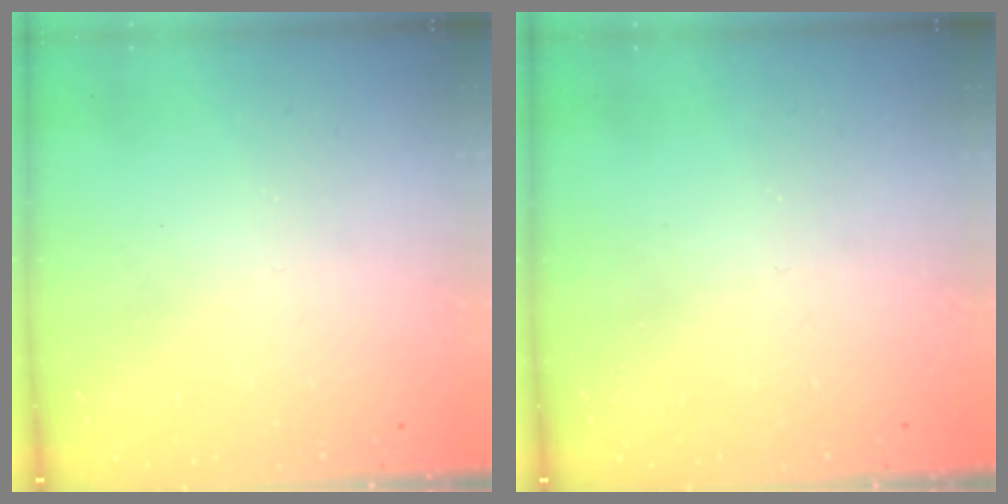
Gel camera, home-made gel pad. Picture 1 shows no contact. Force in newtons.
{"total": 0.0}